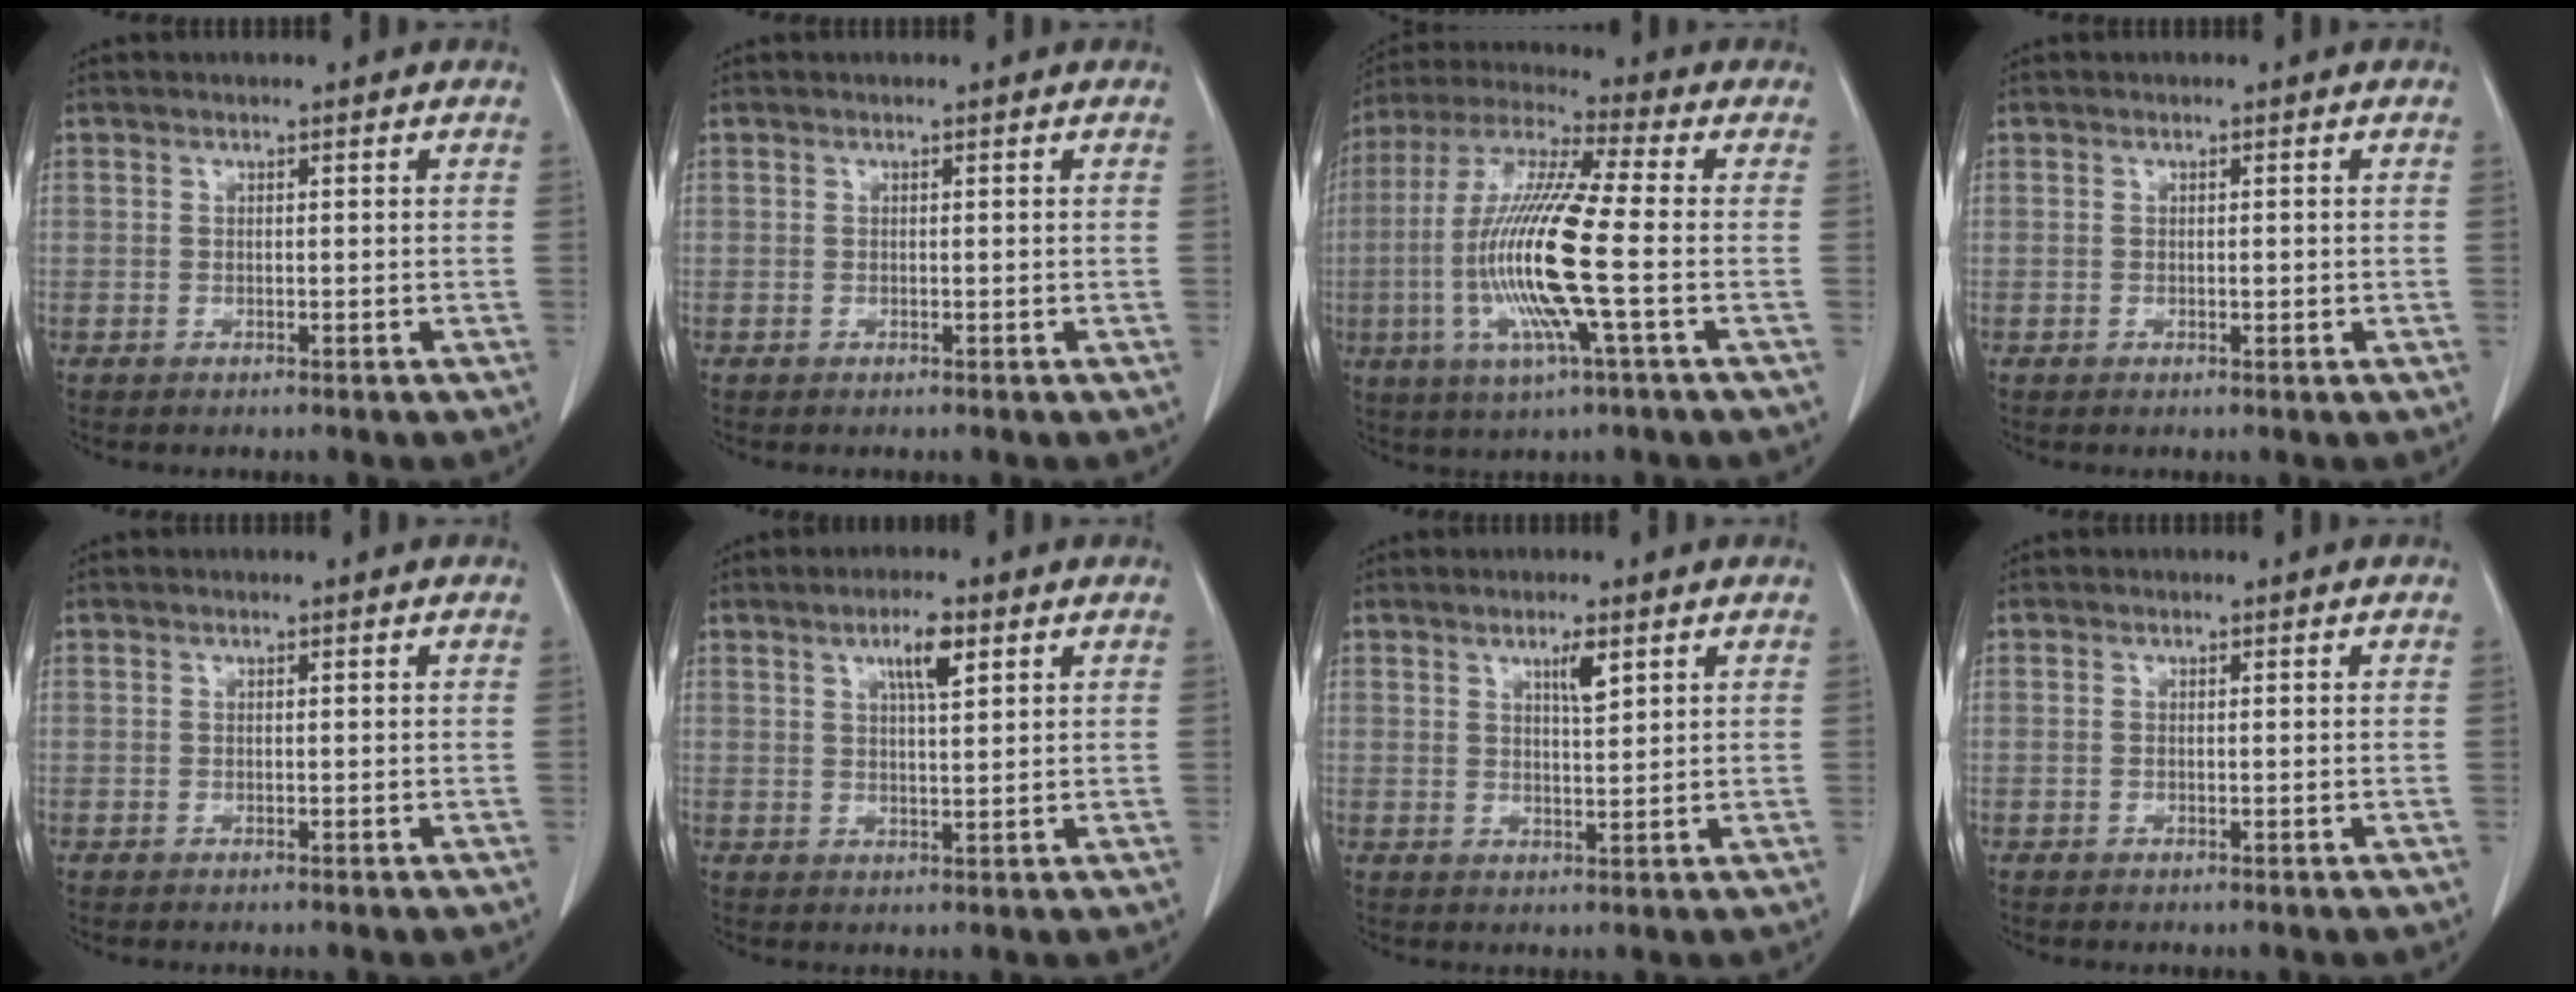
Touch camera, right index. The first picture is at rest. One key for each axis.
{"total": 0.0}
{"total": 16.1, "fx": -2.9, "fy": 0.5, "fz": 15.8, "tx": -0.330, "ty": -0.009, "tz": -0.064}
{"total": 0.8, "fx": -0.1, "fy": 0.3, "fz": 0.7, "tx": -0.013, "ty": 0.000, "tz": -0.001}
{"total": 0.0}
{"total": 4.6, "fx": 2.3, "fy": 0.7, "fz": 3.9, "tx": -0.069, "ty": 0.000, "tz": 0.040}
{"total": 3.1, "fx": 1.8, "fy": 0.4, "fz": 2.6, "tx": -0.044, "ty": -0.002, "tz": 0.032}
{"total": 0.0}